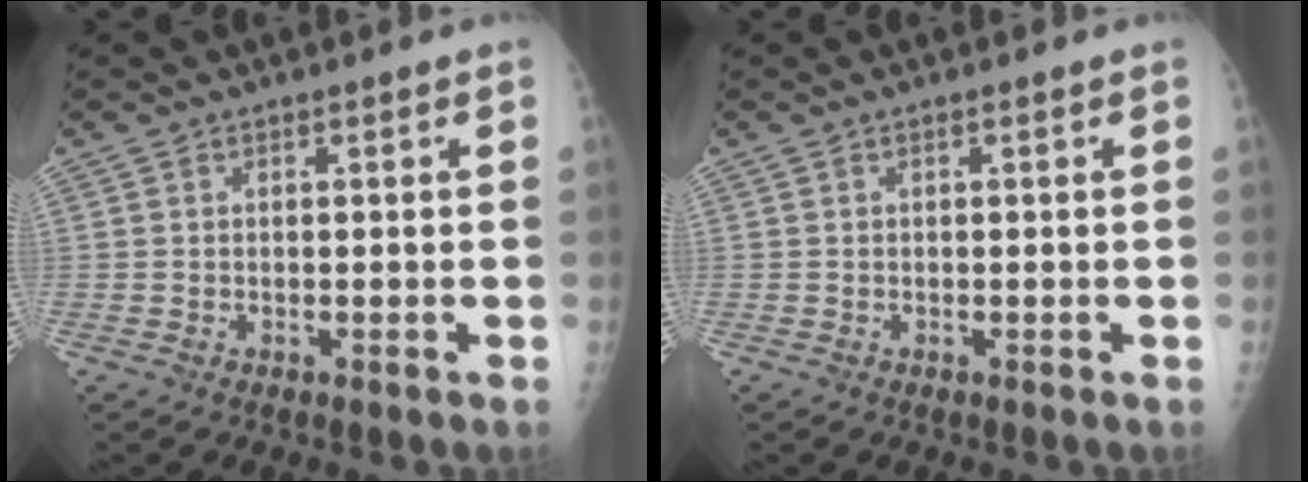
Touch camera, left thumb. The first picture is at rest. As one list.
[{"total": 0.0}]